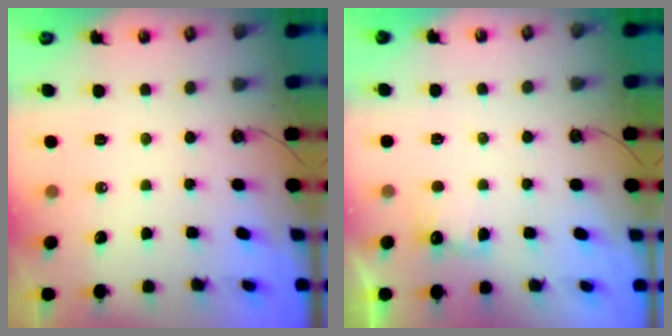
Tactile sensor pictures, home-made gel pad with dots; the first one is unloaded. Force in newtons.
{"total": 3.7, "press": 3.5, "slide": 1.0}